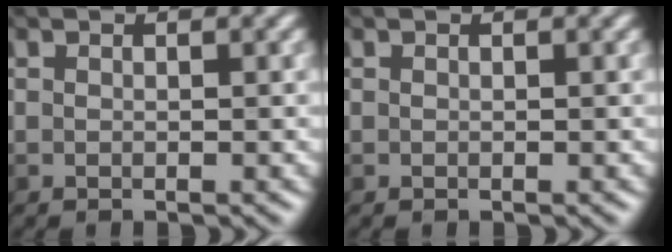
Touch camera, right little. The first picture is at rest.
{"total": 0.0}